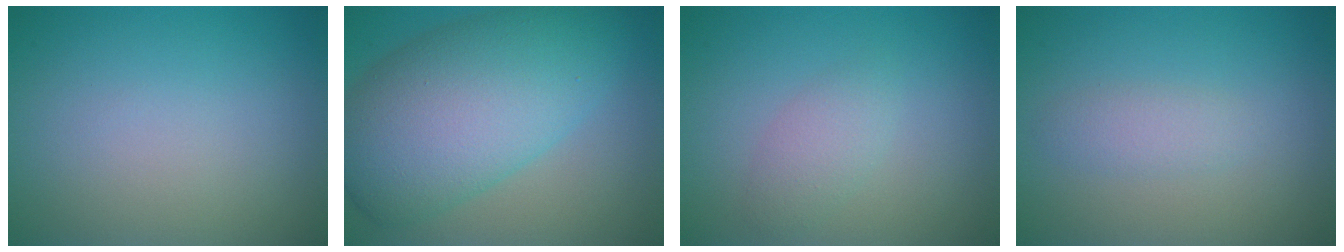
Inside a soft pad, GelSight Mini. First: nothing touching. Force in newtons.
{"total": 11.1, "press": 11.1, "slide": 0.1}
{"total": 1.8, "press": 1.8, "slide": 0.1}
{"total": 1.6, "press": 1.6, "slide": 0.1}